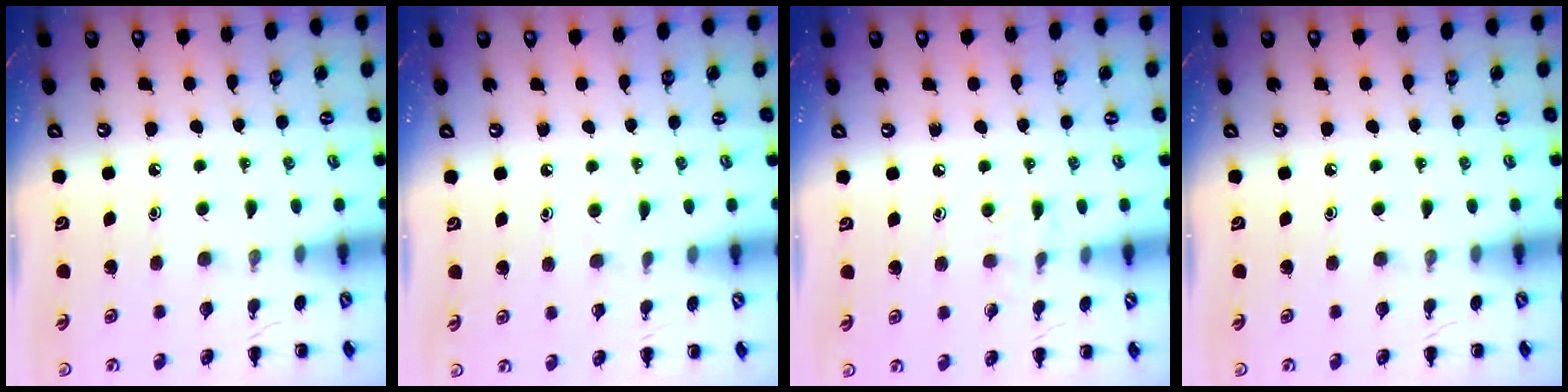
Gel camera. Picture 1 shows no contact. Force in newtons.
{"total": 2.9, "press": 2.8, "slide": 1.0}
{"total": 4.4, "press": 4.0, "slide": 1.7}
{"total": 0.0}